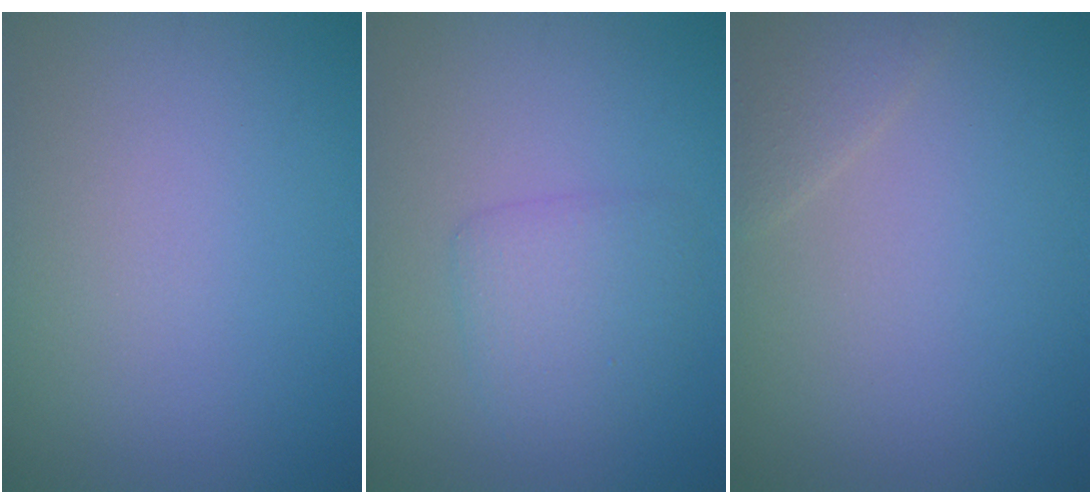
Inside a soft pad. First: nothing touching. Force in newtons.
{"total": 2.7, "press": 2.7, "slide": 0.1}
{"total": 1.6, "press": 1.6, "slide": 0.1}